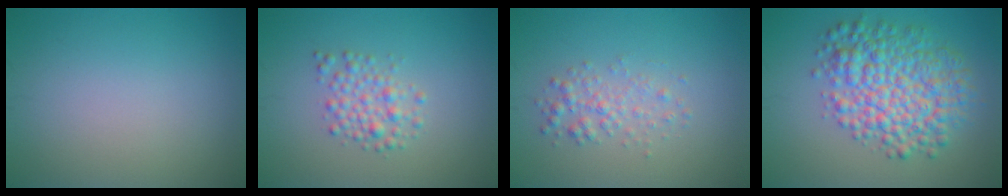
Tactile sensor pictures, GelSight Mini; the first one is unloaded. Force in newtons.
{"total": 2.5, "press": 2.5, "slide": 0.0}
{"total": 2.1, "press": 2.1, "slide": 0.0}
{"total": 7.7, "press": 7.7, "slide": 0.1}